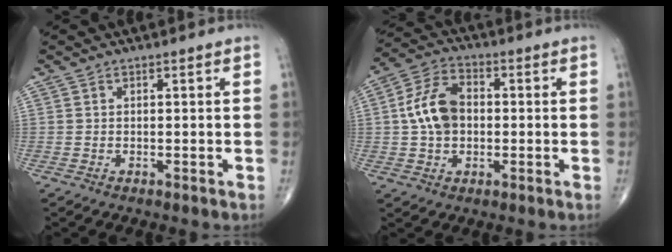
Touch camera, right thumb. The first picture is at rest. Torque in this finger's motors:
{"motor_torque": [-0.07, 0.14, 0.06, -0.10, 0.19]}